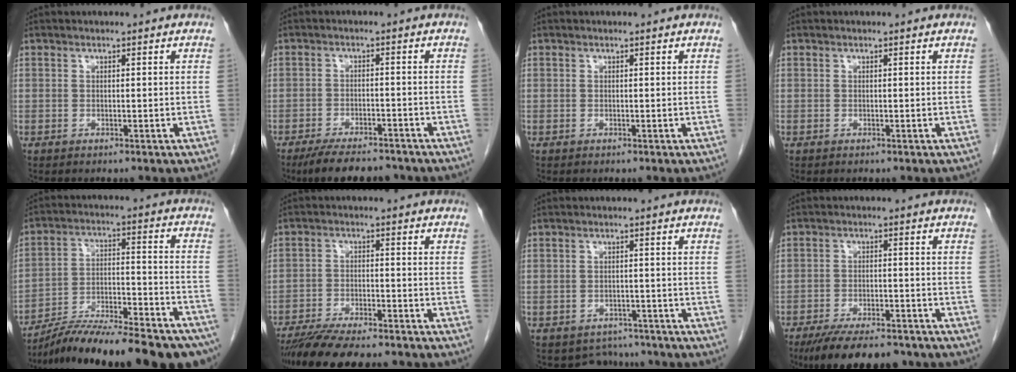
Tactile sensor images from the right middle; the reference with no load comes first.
{"total": 9.2, "force": [-7.8, 2.4, 4.2], "torque": [-0.068, -0.011, -0.118]}
{"total": 0.0}
{"total": 0.0}
{"total": 24.6, "force": [-21.2, 3.4, 12.0], "torque": [-0.136, 0.004, -0.316]}
{"total": 13.4, "force": [-11.6, 2.1, 6.4], "torque": [-0.106, -0.018, -0.178]}
{"total": 4.8, "force": [-4.2, 2.2, -0.6], "torque": [0.010, 0.015, -0.054]}
{"total": 12.3, "force": [-10.0, 3.3, 6.4], "torque": [-0.096, -0.012, -0.150]}